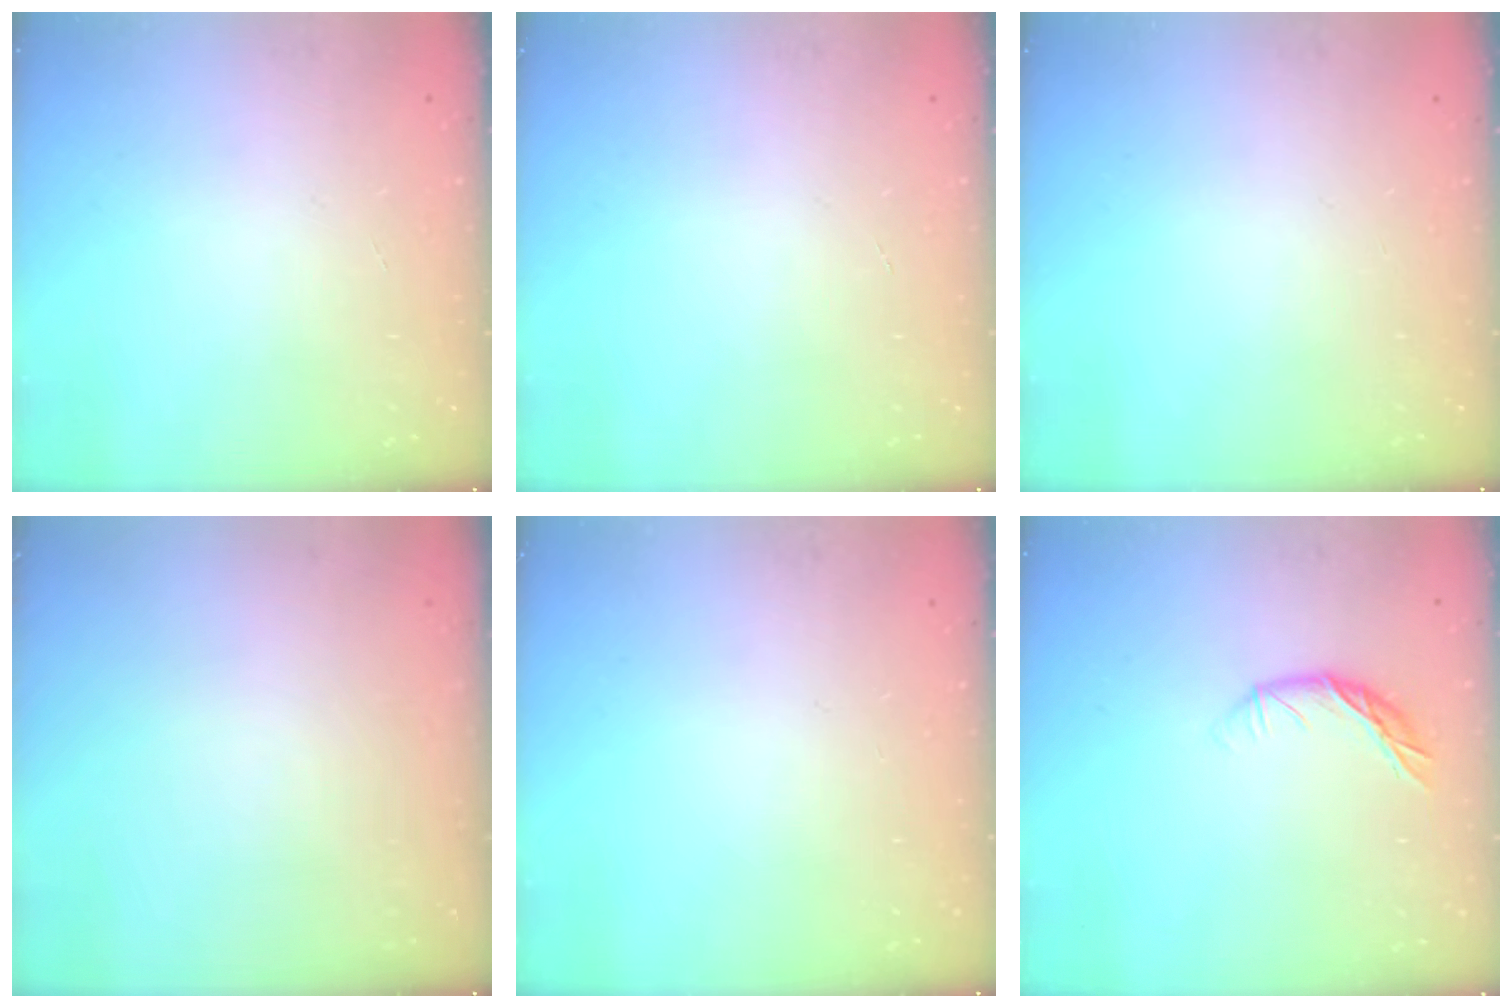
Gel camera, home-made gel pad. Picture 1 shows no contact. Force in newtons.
{"total": 0.0}
{"total": 0.0}
{"total": 0.0}
{"total": 0.0}
{"total": 7.8, "press": 7.8, "slide": 0.7}